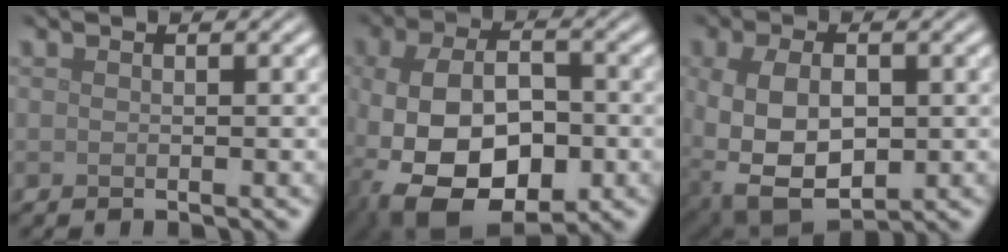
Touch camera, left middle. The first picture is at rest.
{"total": 11.5, "force": [-4.0, 6.7, 8.4], "torque": [-0.177, -0.028, -0.060]}
{"total": 9.1, "force": [-0.9, 5.7, 7.0], "torque": [-0.160, -0.028, 0.004]}